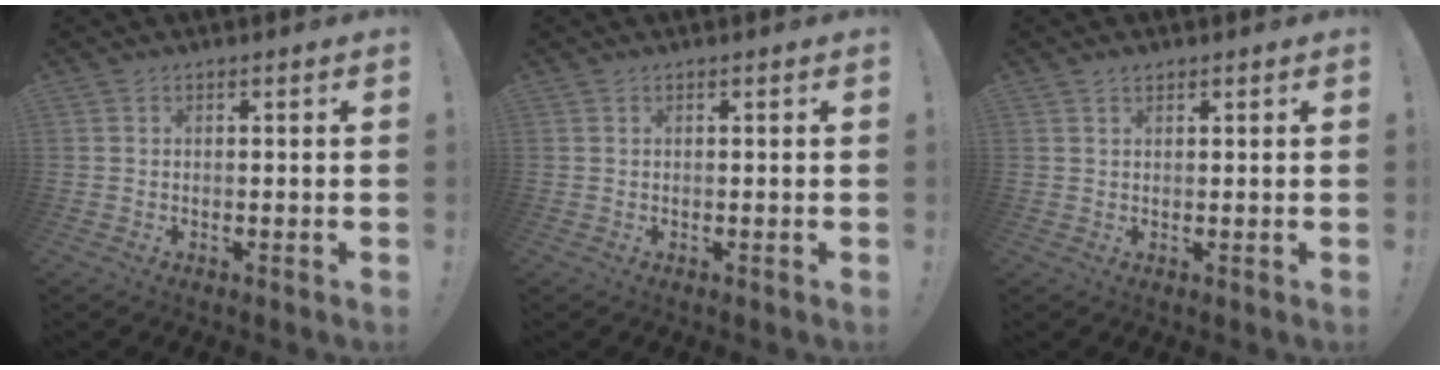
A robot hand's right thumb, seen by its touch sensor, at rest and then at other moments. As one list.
[{"total": 0.0}, {"total": 1.1, "force": [0.9, 0.6, 0.4], "torque": [-0.004, -0.002, 0.016]}]